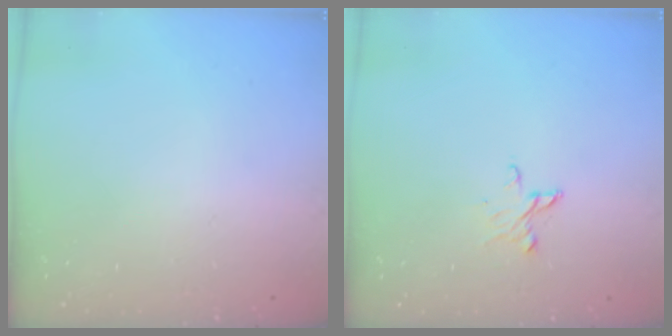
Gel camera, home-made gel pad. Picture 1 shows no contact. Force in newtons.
{"total": 5.1, "press": 5.1, "slide": 0.5}